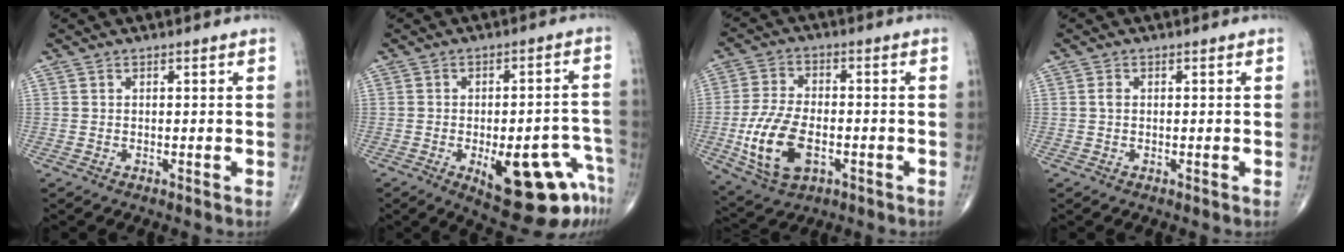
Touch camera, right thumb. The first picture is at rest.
{"total": 16.9, "force": [-7.8, 6.1, 13.7], "torque": [-0.112, 0.038, -0.087]}
{"total": 13.0, "force": [-3.5, 7.3, 10.2], "torque": [-0.202, 0.007, -0.056]}
{"total": 0.9, "force": [0.0, 0.6, 0.7], "torque": [-0.011, 0.001, -0.002]}